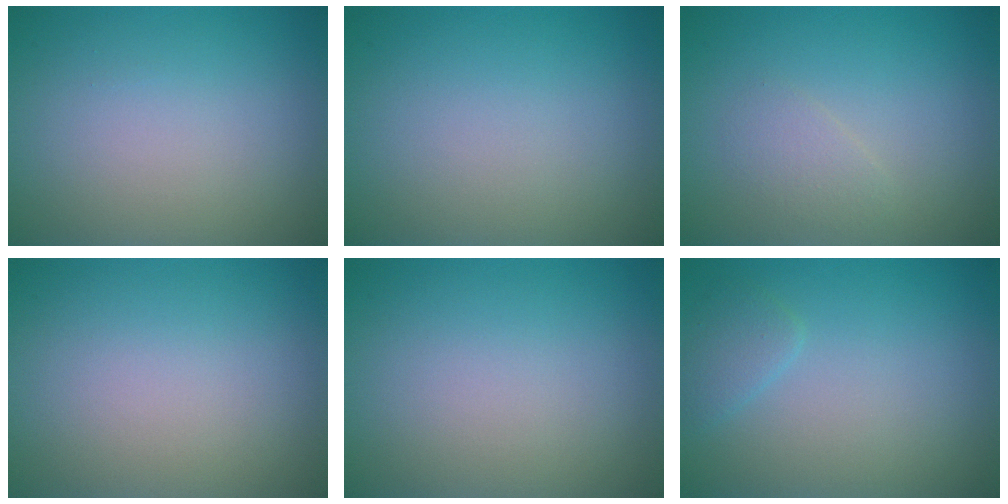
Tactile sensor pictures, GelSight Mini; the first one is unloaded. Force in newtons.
{"total": 0.0}
{"total": 1.3, "press": 1.3, "slide": 0.1}
{"total": 0.0}
{"total": 0.0}
{"total": 1.4, "press": 1.4, "slide": 0.1}